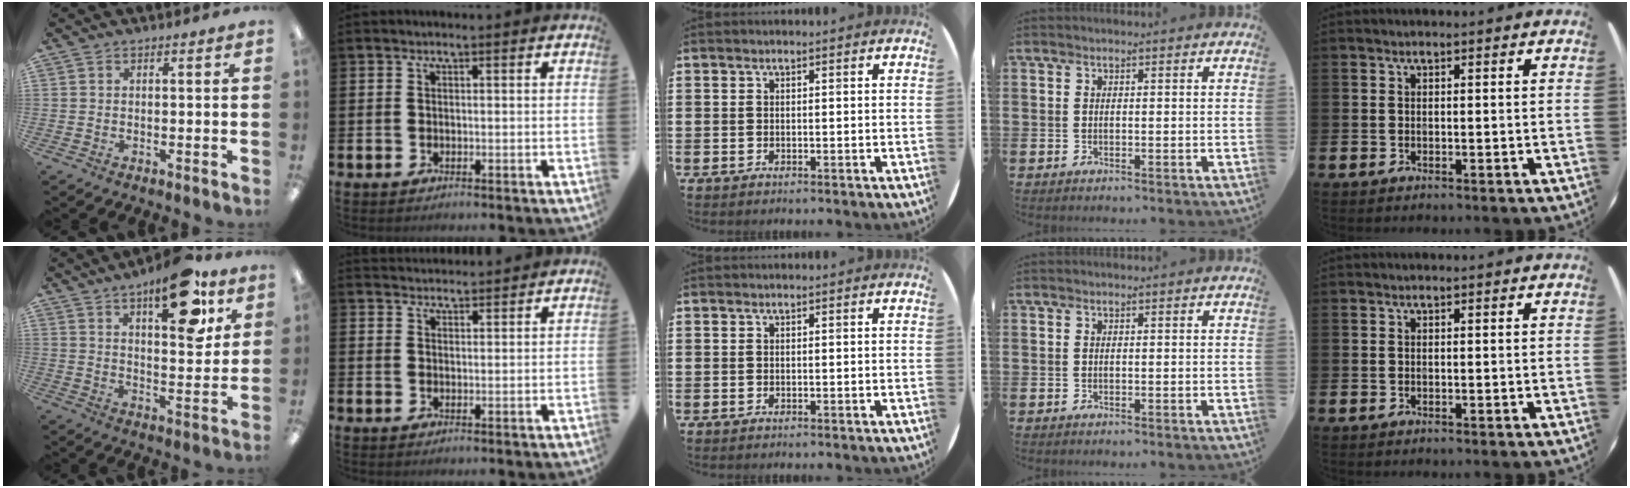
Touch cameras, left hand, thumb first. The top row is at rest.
{"thumb": {"total": 16.2, "force": [9.9, 6.3, 11.1], "torque": [-0.144, -0.050, 0.157]}, "index": {"total": 2.7, "force": [2.6, 0.4, -0.1], "torque": [-0.004, -0.011, 0.049]}}